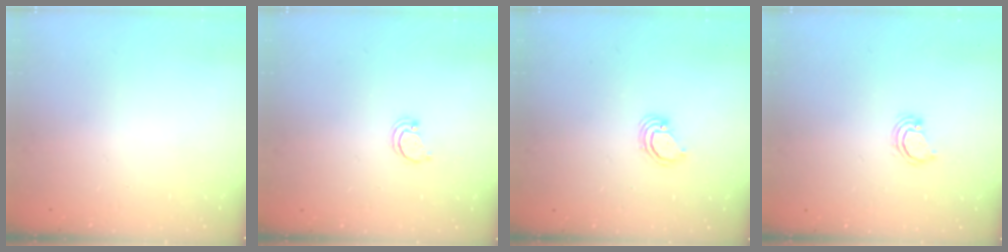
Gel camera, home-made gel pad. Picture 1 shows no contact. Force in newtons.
{"total": 1.5, "press": 1.5, "slide": 0.1}
{"total": 2.9, "press": 2.9, "slide": 0.2}
{"total": 2.8, "press": 2.8, "slide": 0.2}